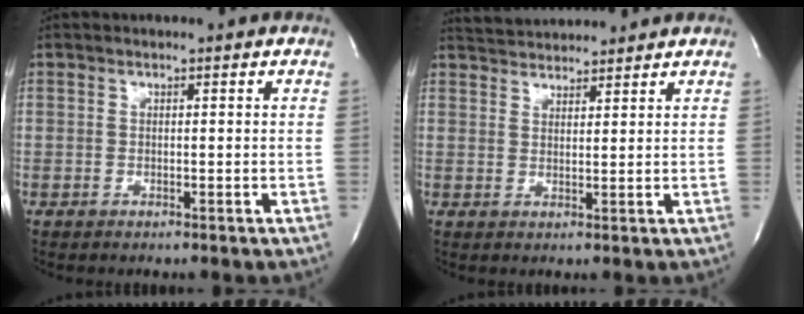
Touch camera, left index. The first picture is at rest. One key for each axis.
{"total": 5.5, "fx": 5.5, "fy": 0.5, "fz": 0.8, "tx": -0.021, "ty": 0.024, "tz": 0.088}